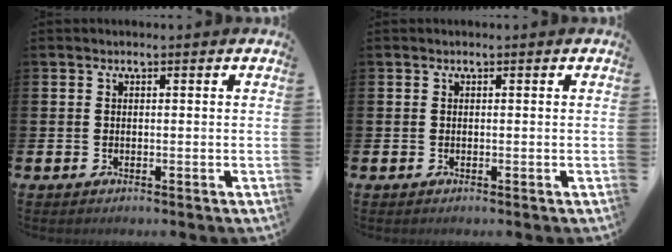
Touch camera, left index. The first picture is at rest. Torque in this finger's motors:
{"motor_torque": [0.00, 0.00, 0.01, 0.00]}